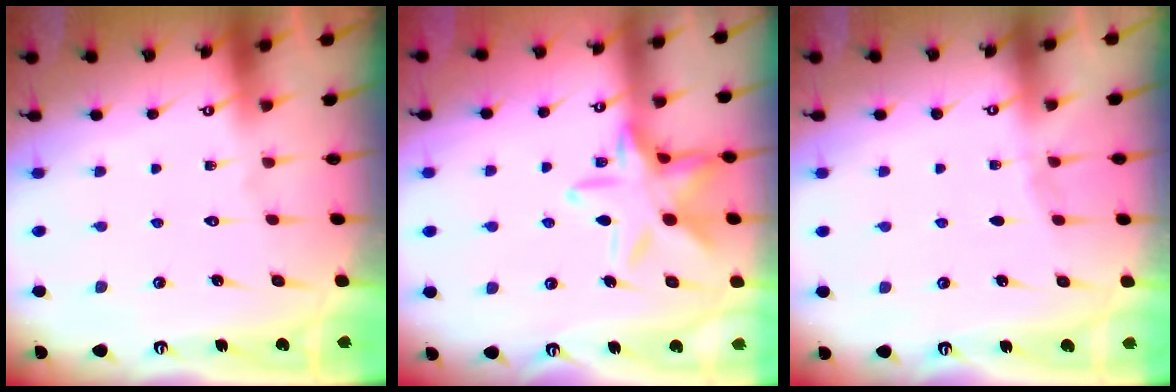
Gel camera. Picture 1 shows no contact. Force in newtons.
{"total": 15.6, "press": 15.5, "slide": 1.0}
{"total": 1.5, "press": 1.4, "slide": 0.3}